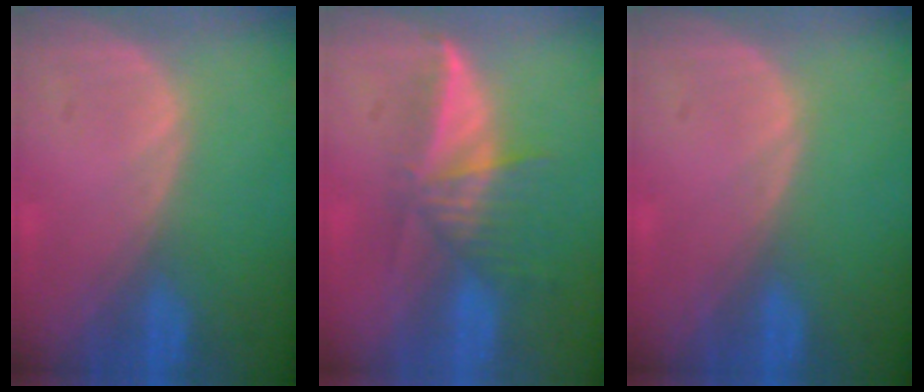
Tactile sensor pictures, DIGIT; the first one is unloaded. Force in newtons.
{"total": 6.0, "press": 5.6, "slide": 2.2}
{"total": 0.0}